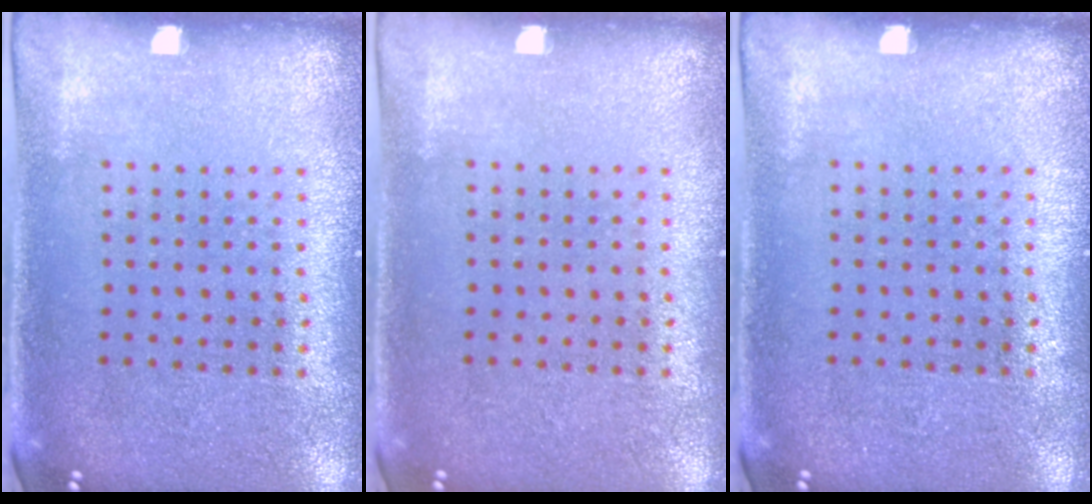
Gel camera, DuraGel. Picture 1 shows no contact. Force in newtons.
{"total": 0.0}
{"total": 0.0}